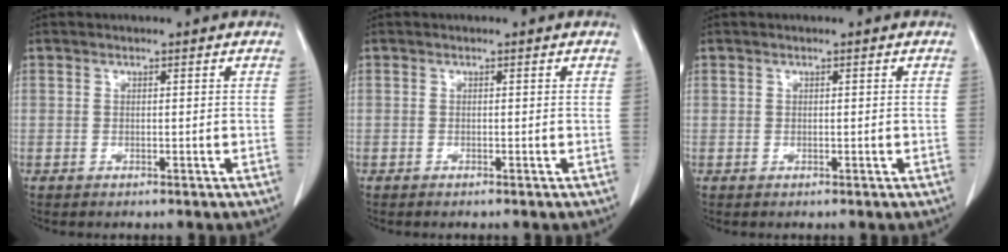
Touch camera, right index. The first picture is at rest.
{"total": 0.0}
{"total": 0.0}